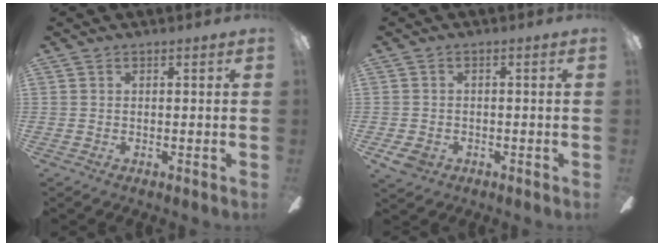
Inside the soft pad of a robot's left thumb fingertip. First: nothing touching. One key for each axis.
{"total": 3.5, "fx": -1.7, "fy": 2.5, "fz": 1.7, "tx": -0.046, "ty": 0.005, "tz": -0.036}